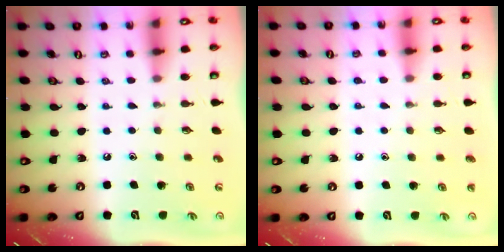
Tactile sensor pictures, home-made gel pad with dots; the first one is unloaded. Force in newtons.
{"total": 4.9, "press": 4.9, "slide": 0.5}